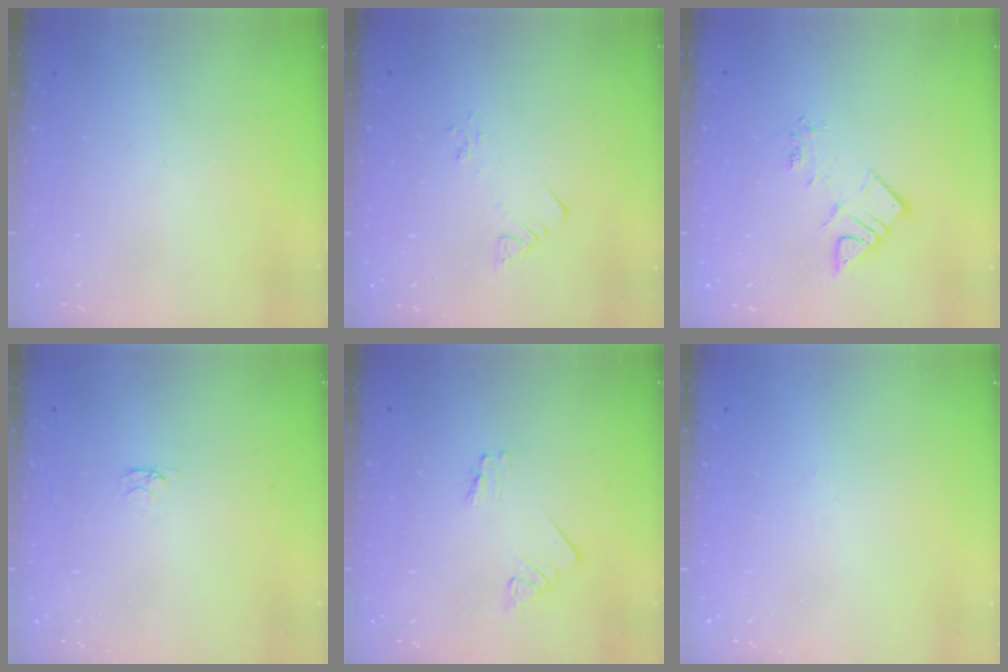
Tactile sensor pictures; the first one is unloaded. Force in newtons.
{"total": 2.4, "press": 2.4, "slide": 0.4}
{"total": 7.1, "press": 7.1, "slide": 0.6}
{"total": 2.1, "press": 2.0, "slide": 0.3}
{"total": 1.2, "press": 1.2, "slide": 0.0}
{"total": 0.0}